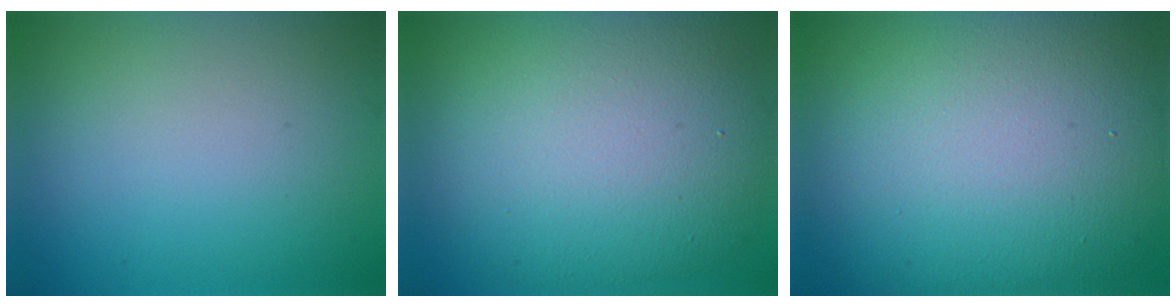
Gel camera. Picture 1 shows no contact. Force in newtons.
{"total": 12.4, "press": 12.4, "slide": 0.5}
{"total": 16.9, "press": 16.8, "slide": 1.1}